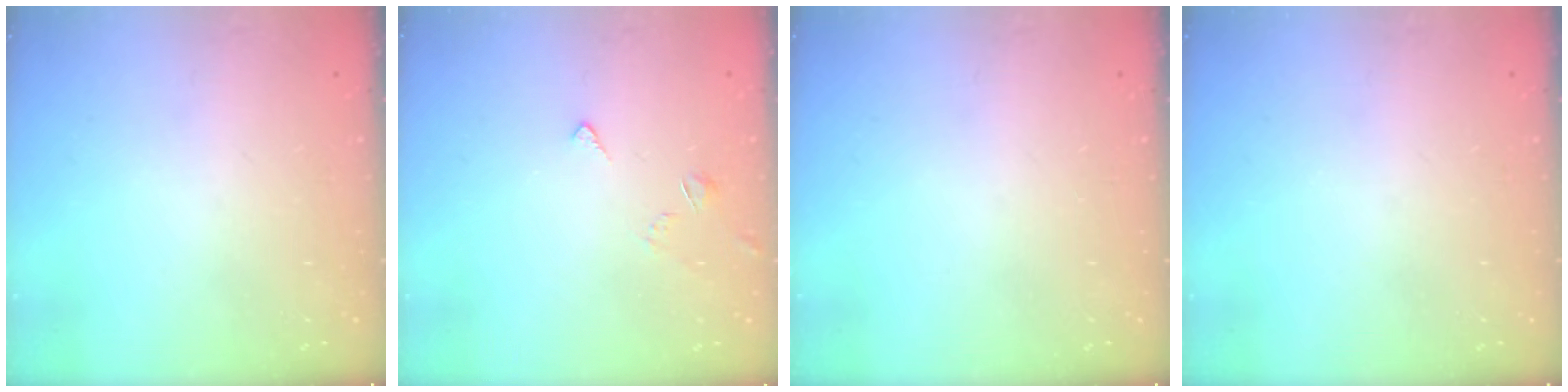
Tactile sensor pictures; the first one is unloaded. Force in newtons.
{"total": 2.9, "press": 2.8, "slide": 0.6}
{"total": 0.0}
{"total": 0.0}